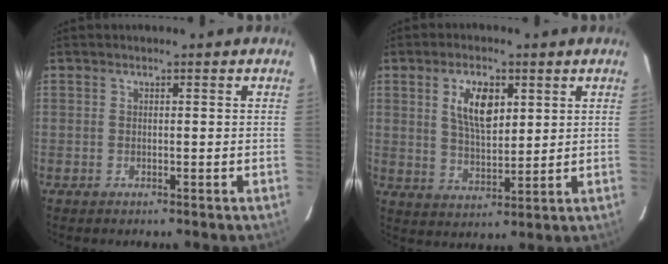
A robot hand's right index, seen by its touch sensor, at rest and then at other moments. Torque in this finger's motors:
{"motor_torque": [0.24, 0.06, 0.20, 0.08]}